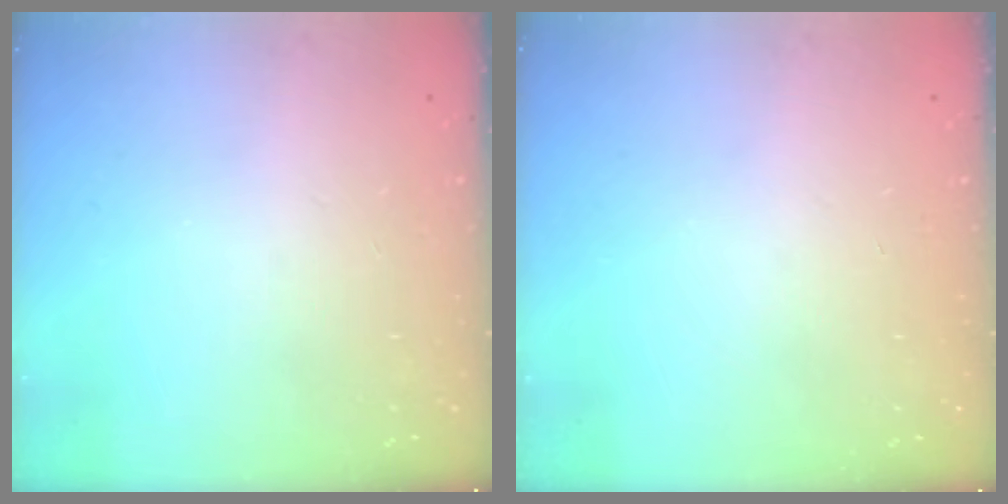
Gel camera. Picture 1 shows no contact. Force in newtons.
{"total": 0.0}